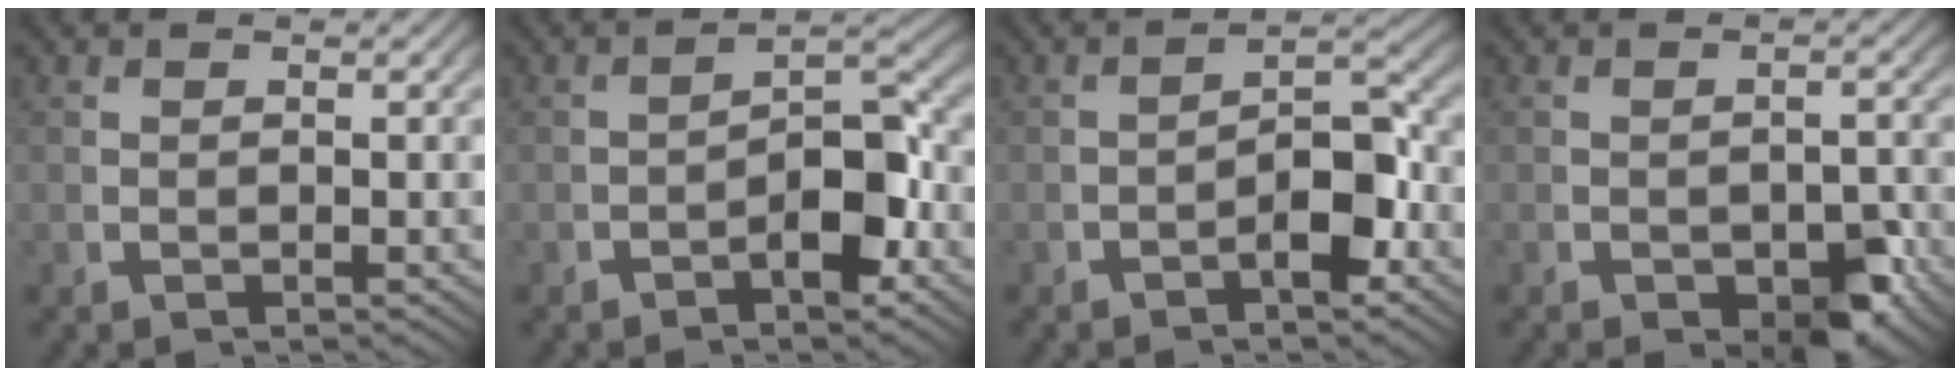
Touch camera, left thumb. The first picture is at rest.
{"total": 5.0, "force": [-1.2, 2.2, 4.3], "torque": [-0.062, -0.006, -0.018]}
{"total": 4.4, "force": [-1.1, 1.8, 3.9], "torque": [-0.058, -0.005, -0.018]}
{"total": 4.5, "force": [-2.0, 2.4, 3.3], "torque": [-0.046, -0.025, -0.022]}